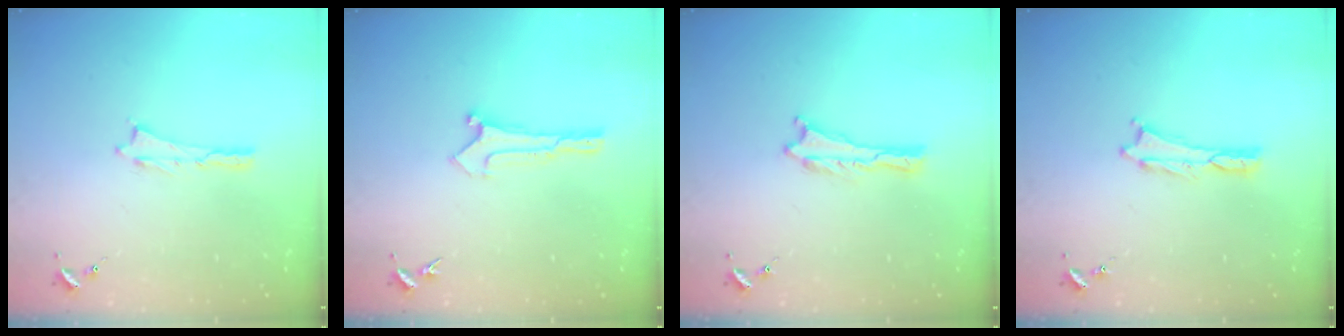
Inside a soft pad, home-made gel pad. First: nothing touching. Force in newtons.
{"total": 0.0}
{"total": 0.0}
{"total": 0.0}